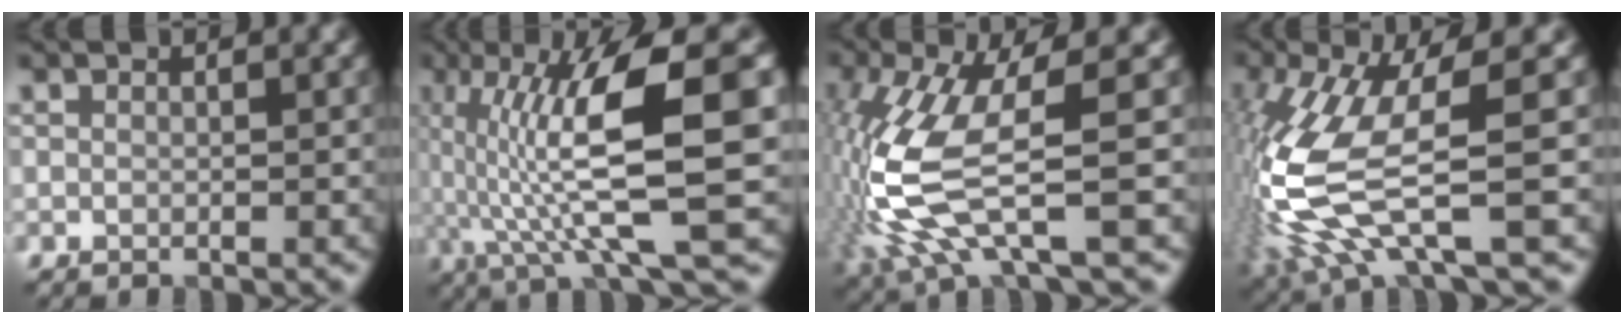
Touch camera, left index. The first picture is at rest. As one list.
[{"total": 11.5, "force": [-0.3, 2.2, 11.3], "torque": [-0.193, 0.012, -0.002]}, {"total": 9.0, "force": [-1.2, 2.5, 8.5], "torque": [-0.206, -0.012, -0.020]}, {"total": 10.7, "force": [-1.7, 3.0, 10.1], "torque": [-0.237, -0.013, -0.031]}]